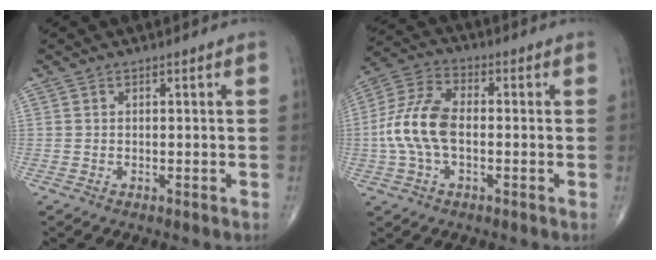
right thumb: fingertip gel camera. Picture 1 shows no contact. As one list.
[{"total": 11.3, "force": [-1.2, 6.3, 9.3], "torque": [-0.203, 0.030, -0.028]}]